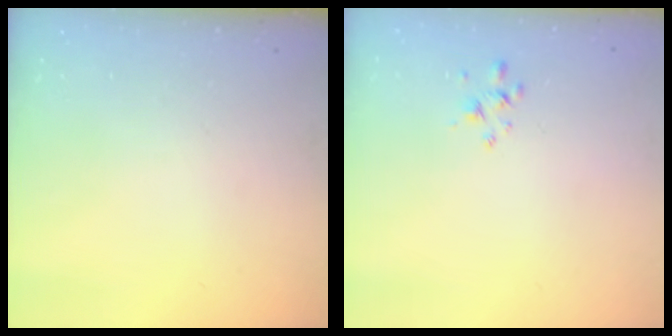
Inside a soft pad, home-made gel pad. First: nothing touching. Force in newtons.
{"total": 2.6, "press": 2.4, "slide": 0.8}